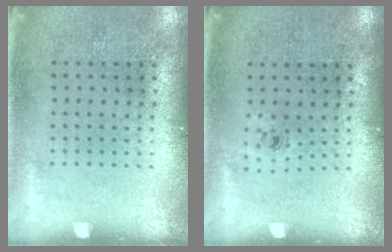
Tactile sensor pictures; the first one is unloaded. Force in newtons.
{"total": 0.5, "press": 0.3, "slide": 0.4}